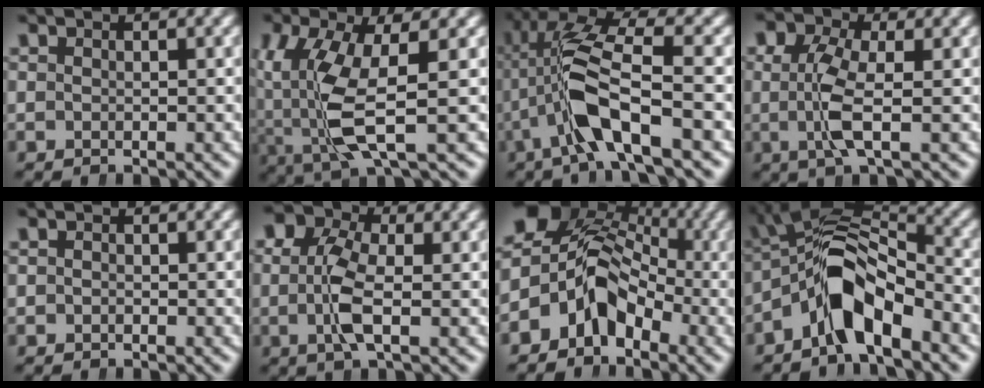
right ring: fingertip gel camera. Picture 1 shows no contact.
{"total": 7.3, "force": [-0.8, 3.2, 6.5], "torque": [-0.138, -0.023, 0.003]}
{"total": 6.4, "force": [0.4, 2.2, 6.0], "torque": [-0.136, -0.008, 0.011]}
{"total": 3.6, "force": [-0.2, 1.3, 3.4], "torque": [-0.077, -0.021, 0.002]}
{"total": 0.5, "force": [-0.2, 0.5, 0.1], "torque": [-0.005, -0.005, -0.002]}
{"total": 4.7, "force": [0.1, 3.0, 3.6], "torque": [-0.081, -0.016, -0.004]}
{"total": 12.9, "force": [1.0, 10.2, 7.8], "torque": [-0.151, -0.022, 0.010]}
{"total": 7.8, "force": [-1.5, 5.0, 5.8], "torque": [-0.106, -0.016, -0.024]}